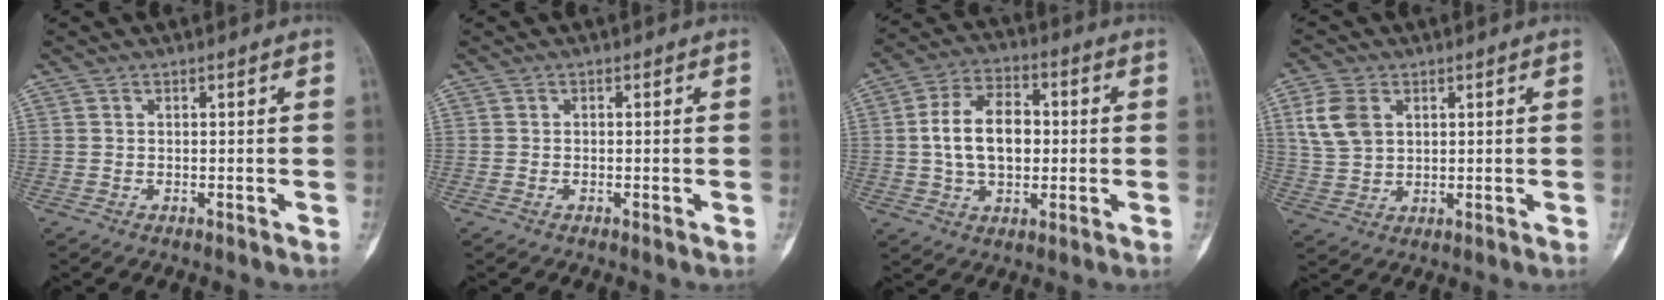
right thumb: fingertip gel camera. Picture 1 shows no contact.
{"total": 0.0}
{"total": 12.3, "force": [0.4, 7.9, 9.4], "torque": [-0.148, 0.017, 0.003]}
{"total": 7.6, "force": [2.6, 5.3, 4.8], "torque": [-0.090, -0.001, 0.058]}